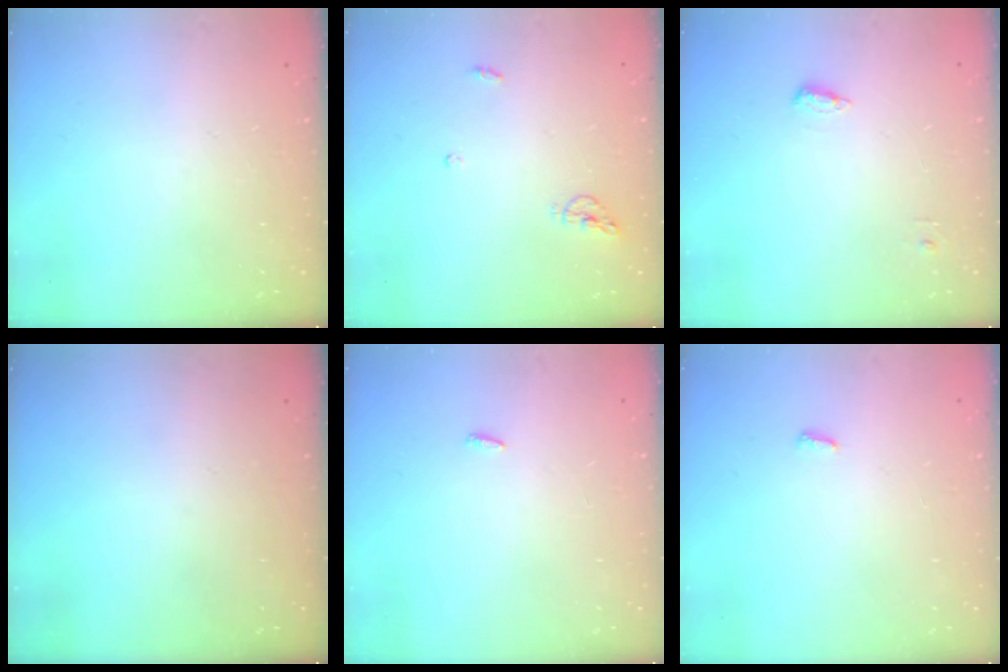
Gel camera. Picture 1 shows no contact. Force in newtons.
{"total": 5.4, "press": 5.4, "slide": 0.5}
{"total": 4.9, "press": 4.8, "slide": 1.0}
{"total": 0.0}
{"total": 2.1, "press": 1.9, "slide": 0.7}
{"total": 2.8, "press": 2.8, "slide": 0.5}